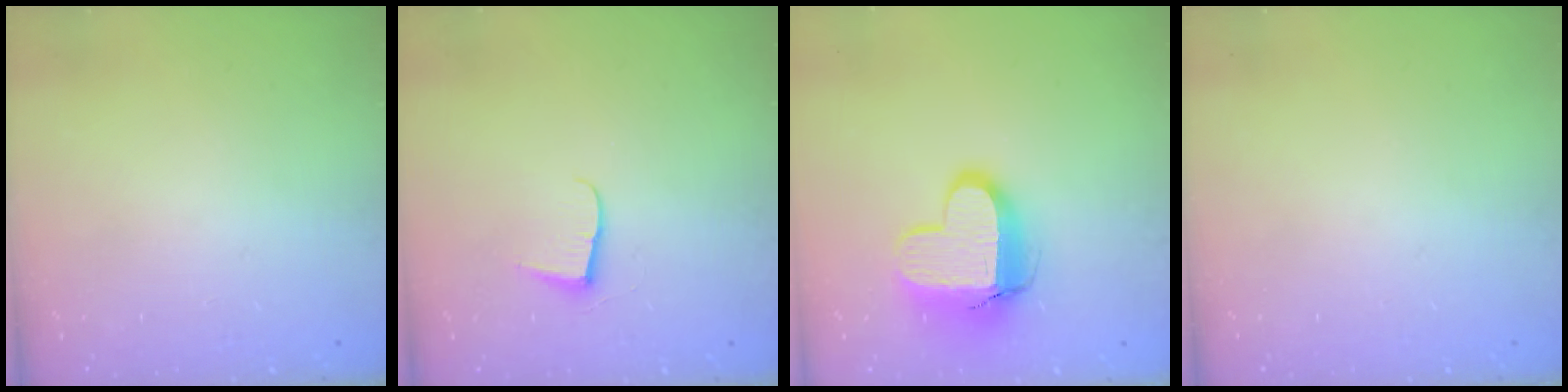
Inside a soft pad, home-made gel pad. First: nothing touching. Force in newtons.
{"total": 6.2, "press": 6.2, "slide": 0.5}
{"total": 12.3, "press": 12.2, "slide": 1.3}
{"total": 0.0}